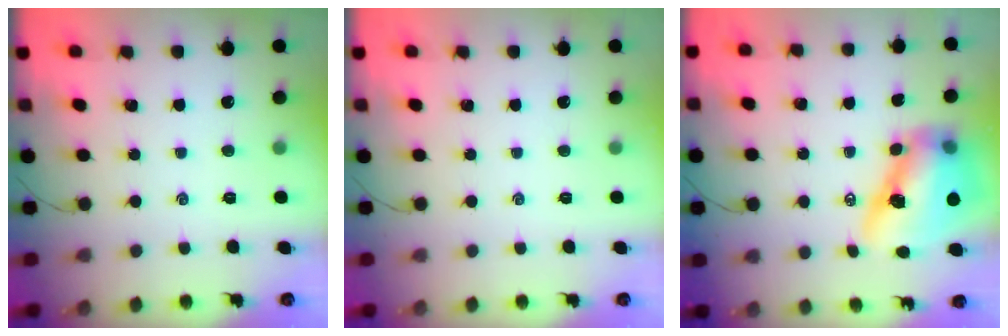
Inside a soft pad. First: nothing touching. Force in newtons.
{"total": 0.0}
{"total": 14.3, "press": 13.8, "slide": 4.0}